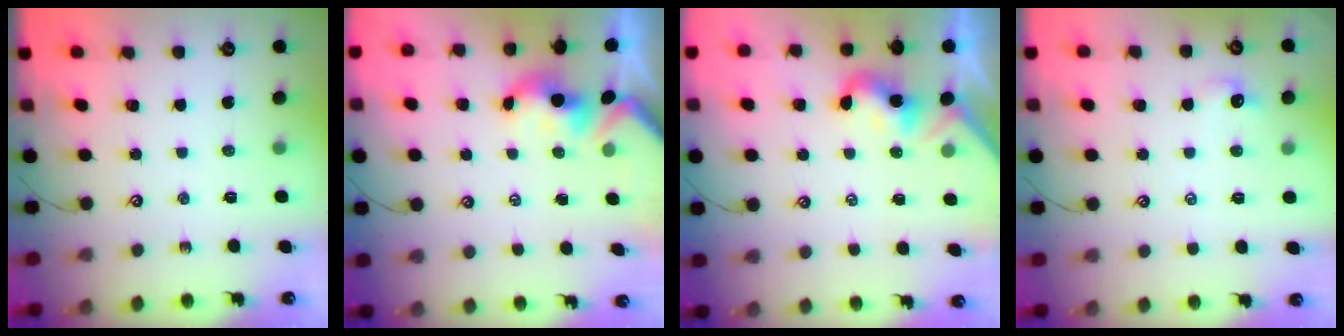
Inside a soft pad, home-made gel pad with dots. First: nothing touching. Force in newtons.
{"total": 0.6, "press": 0.4, "slide": 0.4}
{"total": 0.8, "press": 0.7, "slide": 0.5}
{"total": 1.0, "press": 0.8, "slide": 0.6}